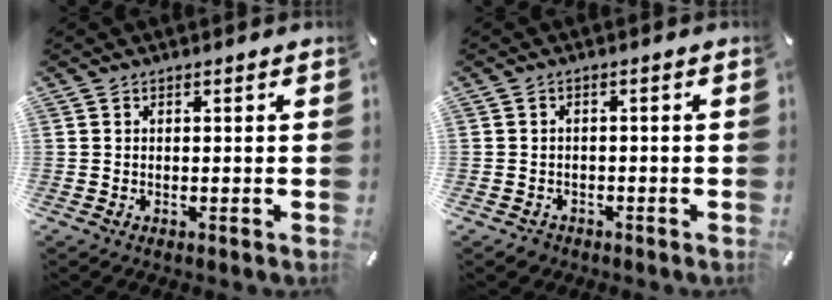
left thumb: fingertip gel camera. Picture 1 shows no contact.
{"total": 1.8, "force": [-1.1, 1.4, 0.5], "torque": [-0.009, 0.008, -0.025]}